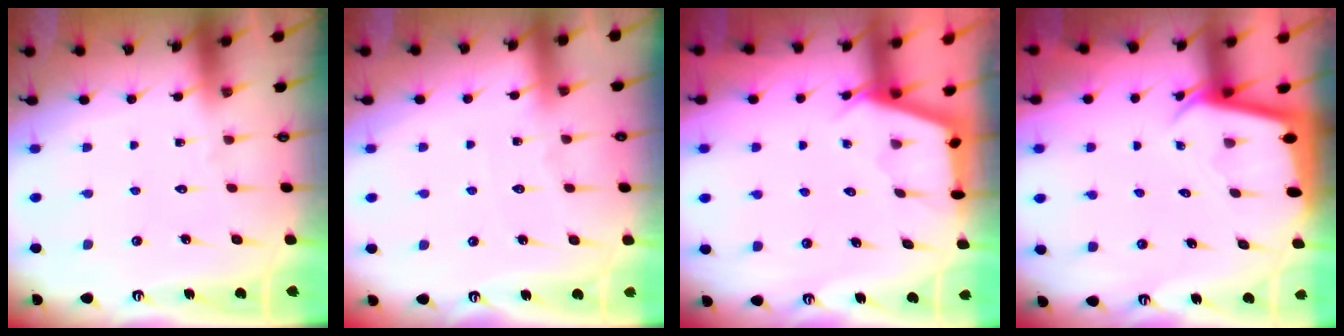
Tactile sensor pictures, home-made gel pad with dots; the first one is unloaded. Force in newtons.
{"total": 3.8, "press": 3.7, "slide": 0.6}
{"total": 2.8, "press": 2.8, "slide": 0.3}
{"total": 2.1, "press": 2.1, "slide": 0.2}